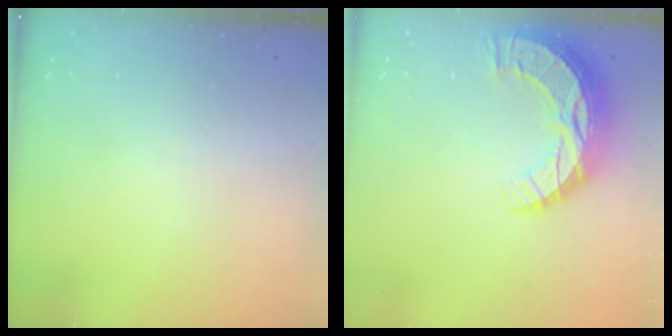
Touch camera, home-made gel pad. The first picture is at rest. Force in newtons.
{"total": 14.2, "press": 14.2, "slide": 1.1}